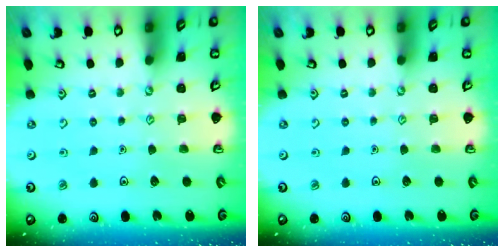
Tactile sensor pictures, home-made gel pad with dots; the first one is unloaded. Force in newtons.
{"total": 0.0}